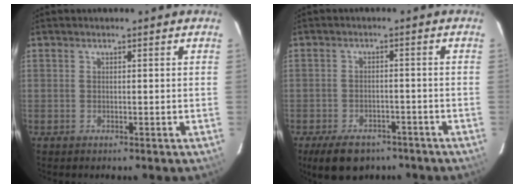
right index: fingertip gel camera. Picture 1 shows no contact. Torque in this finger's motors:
{"motor_torque": [0.91, -0.80, 0.29, 0.07]}